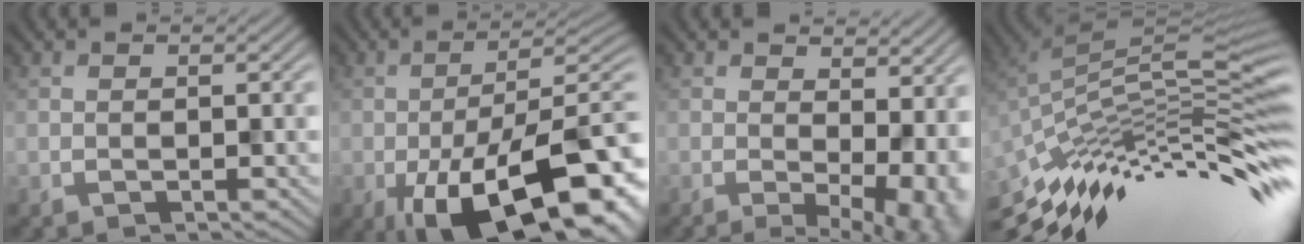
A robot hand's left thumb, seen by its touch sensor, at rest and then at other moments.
{"total": 16.9, "force": [-6.9, 6.6, 13.9], "torque": [-0.186, -0.013, -0.102]}
{"total": 7.6, "force": [0.7, 3.6, 6.6], "torque": [-0.068, 0.000, 0.039]}
{"total": 12.2, "force": [-7.6, 2.3, 9.2], "torque": [-0.184, 0.017, -0.131]}